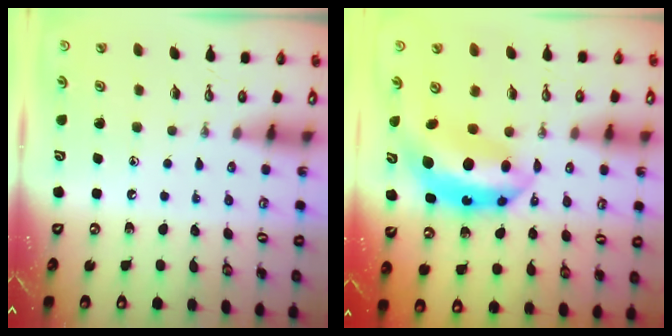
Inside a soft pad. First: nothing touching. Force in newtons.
{"total": 9.1, "press": 9.0, "slide": 1.0}